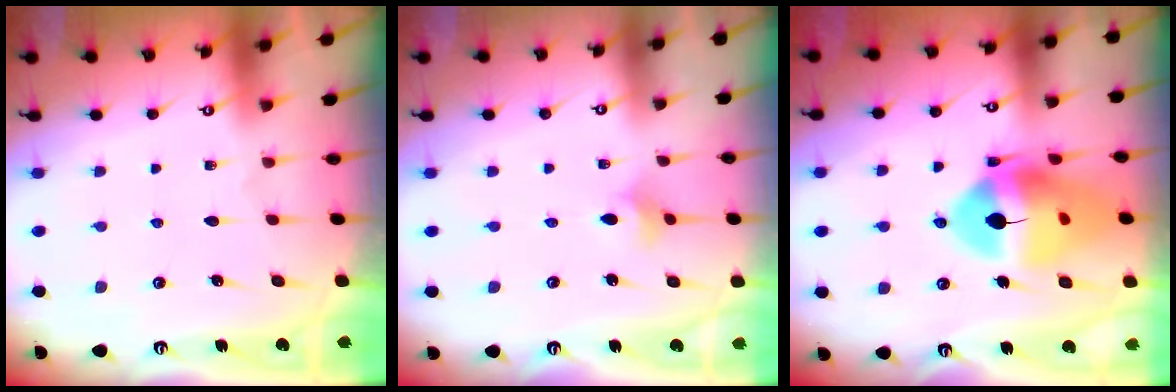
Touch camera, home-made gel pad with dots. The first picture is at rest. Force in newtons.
{"total": 3.7, "press": 3.7, "slide": 0.4}
{"total": 17.9, "press": 17.8, "slide": 1.9}